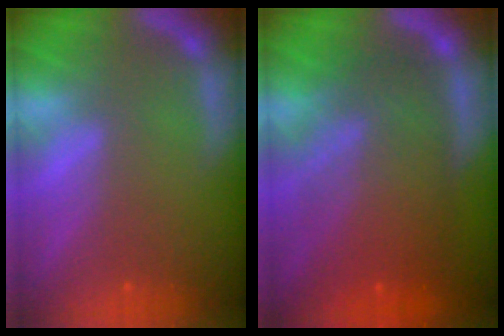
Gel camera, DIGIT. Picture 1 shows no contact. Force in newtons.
{"total": 10.0}